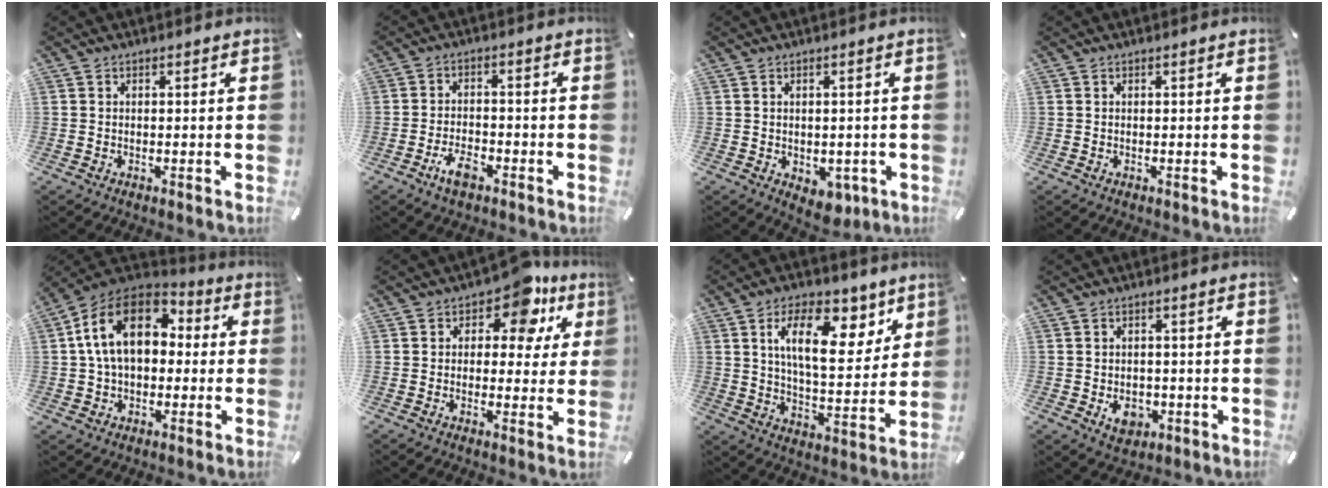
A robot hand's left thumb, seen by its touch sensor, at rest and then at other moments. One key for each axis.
{"total": 5.3, "fx": -3.3, "fy": 2.5, "fz": 3.3, "tx": -0.070, "ty": 0.016, "tz": -0.064}
{"total": 3.7, "fx": -1.4, "fy": 2.7, "fz": 2.2, "tx": -0.016, "ty": 0.004, "tz": -0.023}
{"total": 0.0}
{"total": 16.1, "fx": 2.7, "fy": 11.6, "fz": 10.9, "tx": -0.214, "ty": 0.012, "tz": 0.047}
{"total": 10.4, "fx": 5.6, "fy": 5.9, "fz": 6.4, "tx": -0.079, "ty": -0.031, "tz": 0.094}
{"total": 16.1, "fx": 7.8, "fy": 8.2, "fz": 11.4, "tx": -0.171, "ty": -0.026, "tz": 0.130}
{"total": 5.9, "fx": -1.6, "fy": 4.7, "fz": 3.2, "tx": -0.040, "ty": -0.004, "tz": -0.030}